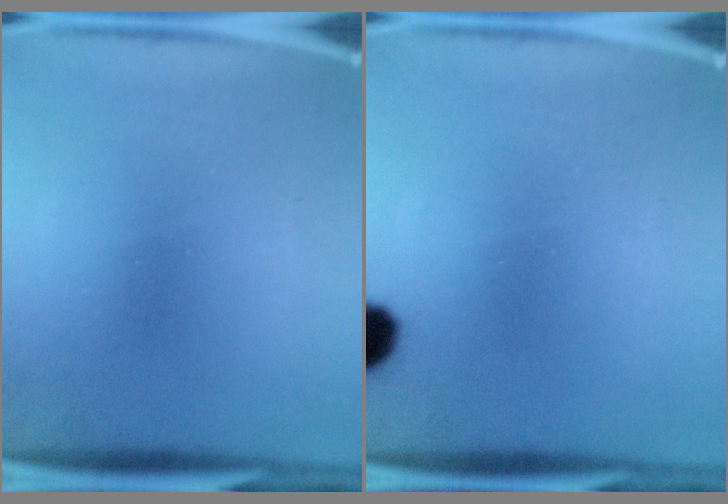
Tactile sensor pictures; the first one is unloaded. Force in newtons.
{"total": 6.6}